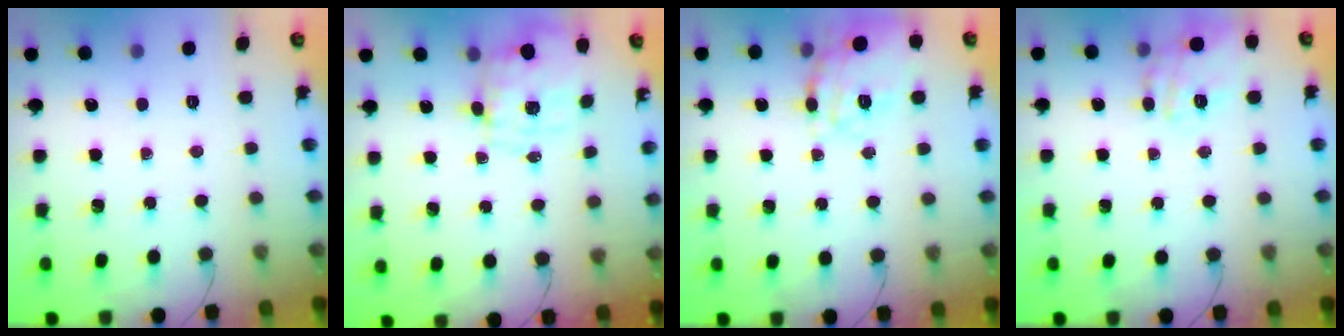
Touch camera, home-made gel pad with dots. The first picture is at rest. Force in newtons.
{"total": 2.1, "press": 1.8, "slide": 1.1}
{"total": 19.5, "press": 19.5, "slide": 0.5}
{"total": 15.1, "press": 15.1, "slide": 1.2}